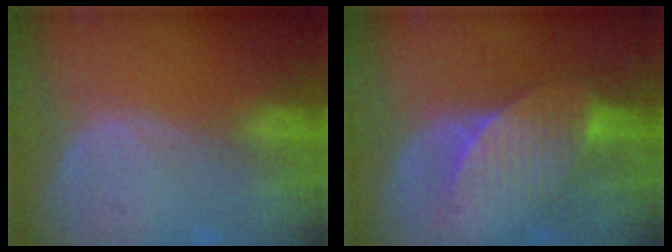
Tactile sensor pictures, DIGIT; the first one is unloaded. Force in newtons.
{"total": 7.3, "press": 6.9, "slide": 2.5}